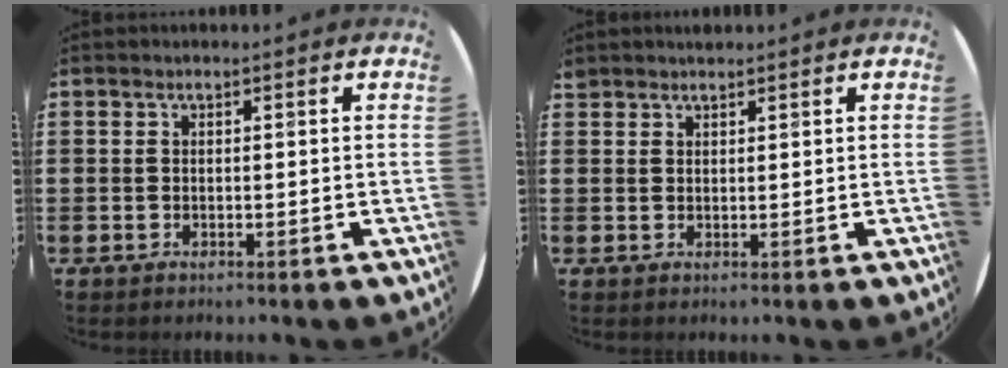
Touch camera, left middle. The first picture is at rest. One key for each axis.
{"total": 1.1, "fx": 1.0, "fy": 0.3, "fz": -0.1, "tx": 0.001, "ty": 0.001, "tz": 0.021}